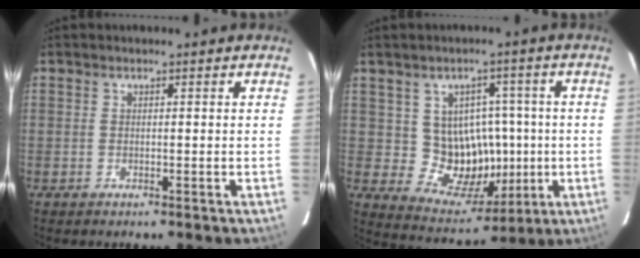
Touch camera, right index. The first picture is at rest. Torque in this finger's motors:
{"motor_torque": [0.07, 0.02, 0.07, 0.01]}